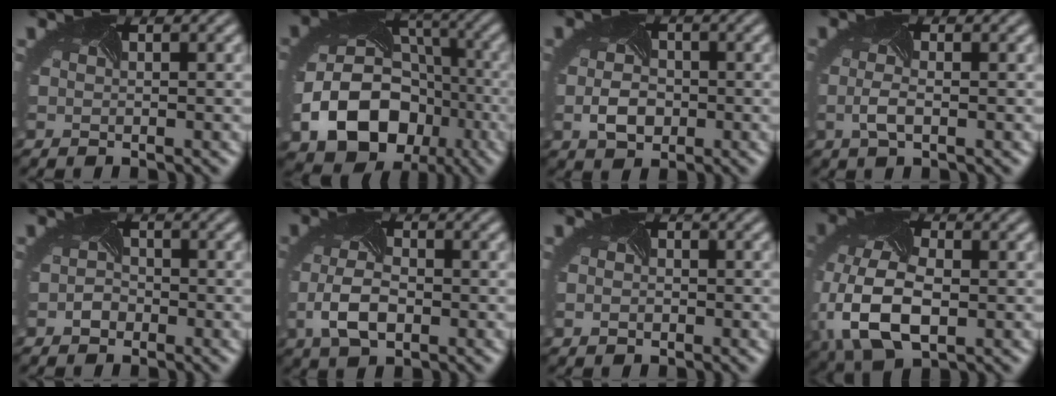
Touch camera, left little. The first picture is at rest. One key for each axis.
{"total": 12.7, "fx": -4.6, "fy": 9.8, "fz": 6.7, "tx": -0.118, "ty": -0.040, "tz": -0.071}
{"total": 3.1, "fx": -0.7, "fy": 2.2, "fz": 2.0, "tx": -0.039, "ty": -0.005, "tz": -0.015}
{"total": 1.7, "fx": -0.6, "fy": 0.6, "fz": 1.5, "tx": -0.040, "ty": -0.007, "tz": -0.013}
{"total": 1.4, "fx": -0.9, "fy": 1.0, "fz": 0.3, "tx": -0.007, "ty": -0.005, "tz": -0.018}
{"total": 4.2, "fx": -1.2, "fy": 2.4, "fz": 3.3, "tx": -0.079, "ty": -0.011, "tz": -0.024}
{"total": 1.3, "fx": -0.3, "fy": 1.2, "fz": 0.6, "tx": -0.004, "ty": -0.005, "tz": -0.005}
{"total": 9.5, "fx": -2.4, "fy": 5.7, "fz": 7.2, "tx": -0.181, "ty": -0.024, "tz": -0.045}